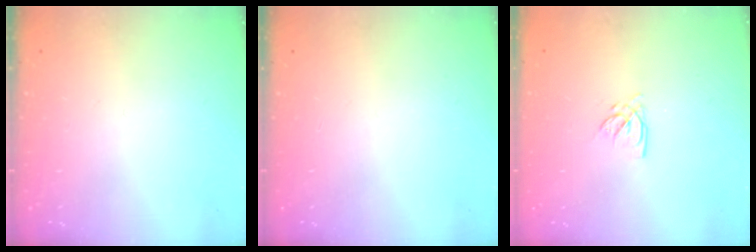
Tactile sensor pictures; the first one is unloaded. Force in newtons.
{"total": 0.0}
{"total": 2.5, "press": 2.5, "slide": 0.3}